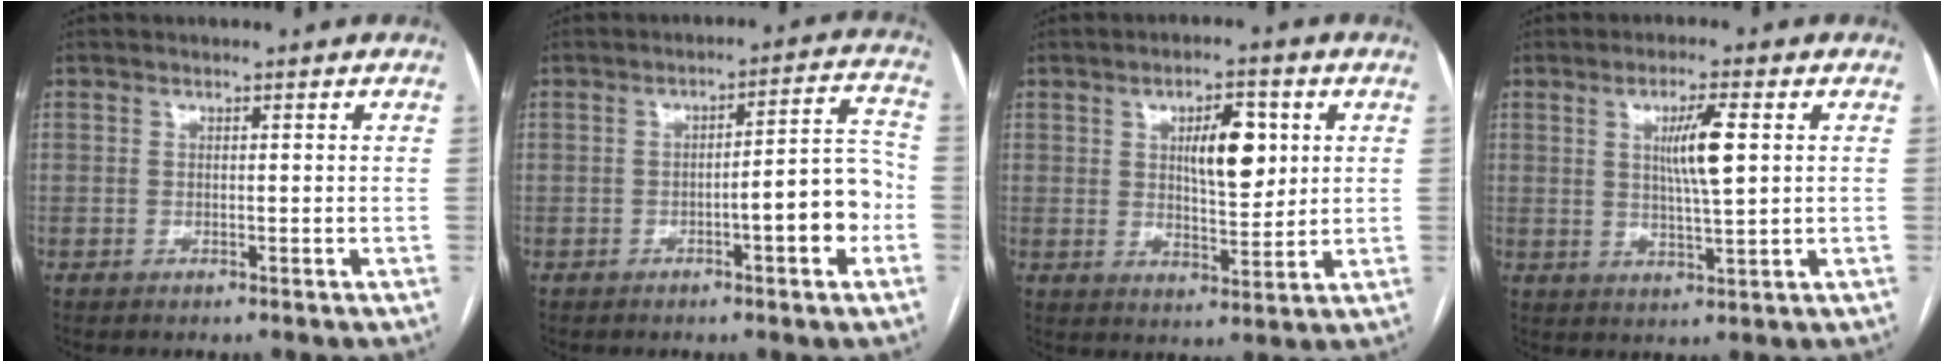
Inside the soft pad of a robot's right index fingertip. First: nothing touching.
{"total": 8.3, "force": [-2.8, 1.3, 7.8], "torque": [-0.093, 0.025, -0.037]}
{"total": 8.1, "force": [2.4, 2.9, 7.1], "torque": [-0.111, 0.005, 0.042]}
{"total": 6.3, "force": [1.6, 0.3, 6.1], "torque": [-0.109, -0.003, 0.028]}